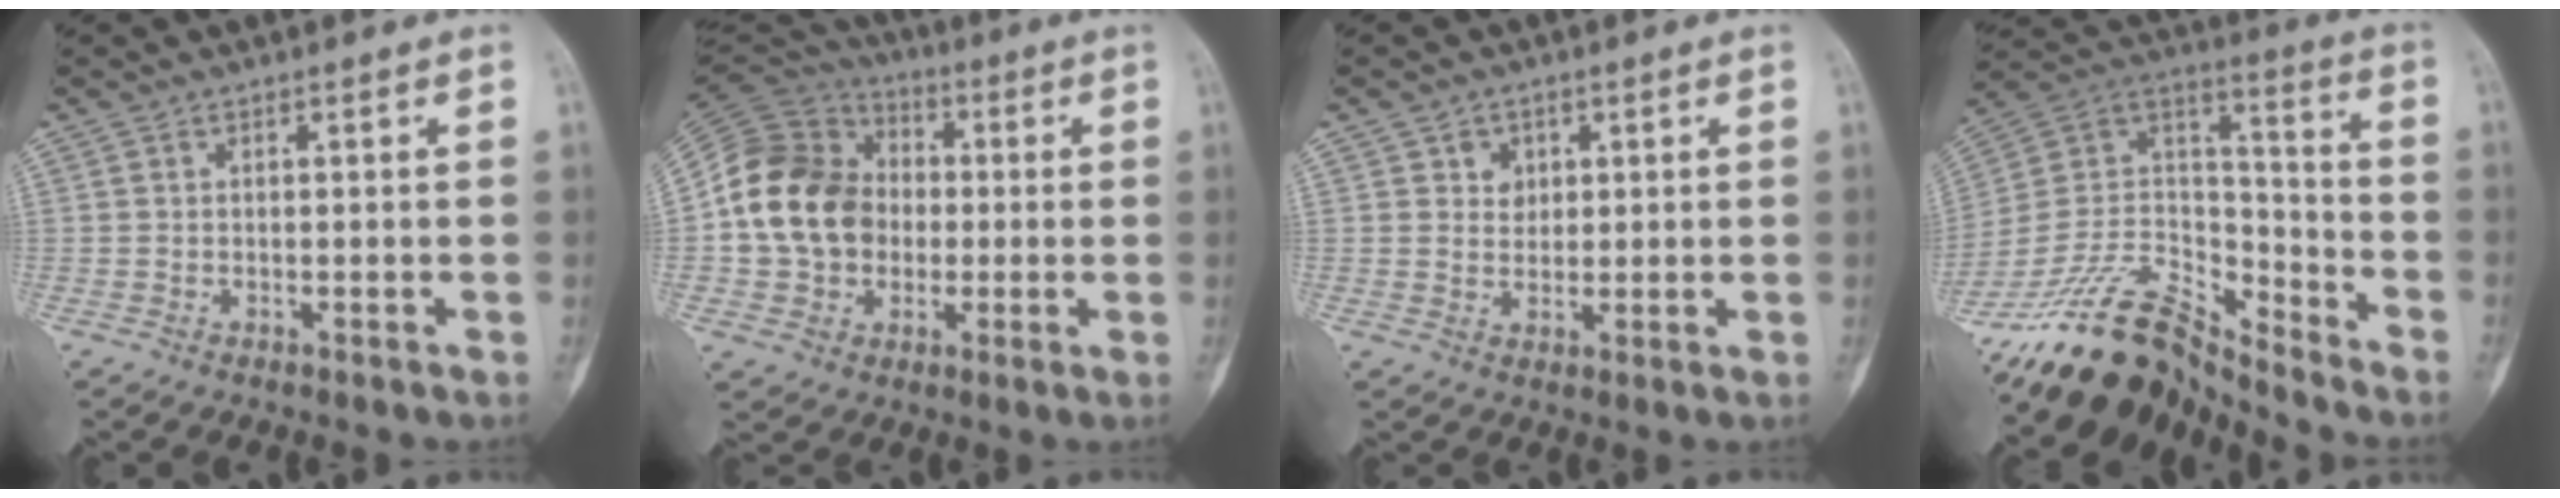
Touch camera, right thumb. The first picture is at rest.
{"total": 17.6, "force": [-0.5, 14.5, 10.1], "torque": [-0.166, 0.029, -0.012]}
{"total": 3.3, "force": [1.4, 2.9, 0.9], "torque": [0.007, -0.005, 0.022]}
{"total": 17.5, "force": [-15.8, 5.7, 4.8], "torque": [-0.076, 0.126, -0.297]}